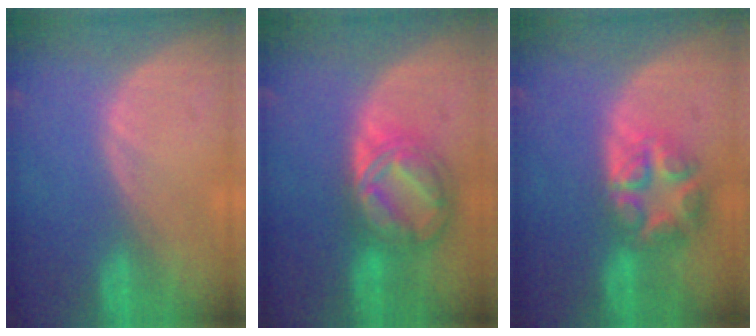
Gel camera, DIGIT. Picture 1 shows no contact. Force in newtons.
{"total": 9.0, "press": 9.0, "slide": 0.7}
{"total": 8.2, "press": 7.2, "slide": 4.1}